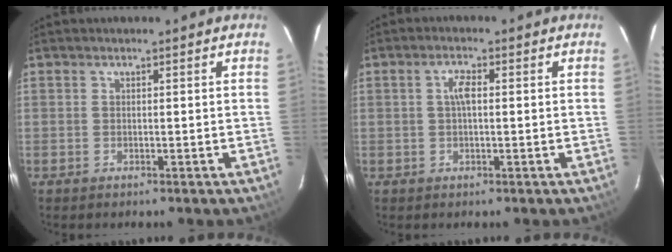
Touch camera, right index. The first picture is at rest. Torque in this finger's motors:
{"motor_torque": [0.05, -0.01, 0.21, 0.06]}